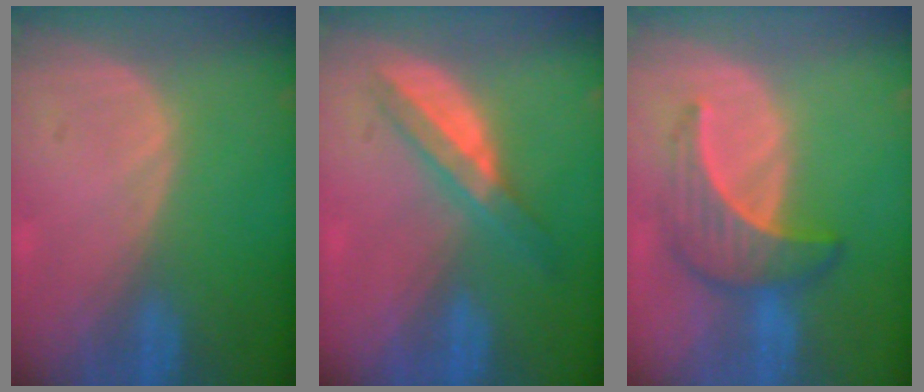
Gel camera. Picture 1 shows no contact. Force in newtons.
{"total": 5.8, "press": 5.2, "slide": 2.6}
{"total": 6.5, "press": 6.4, "slide": 1.2}